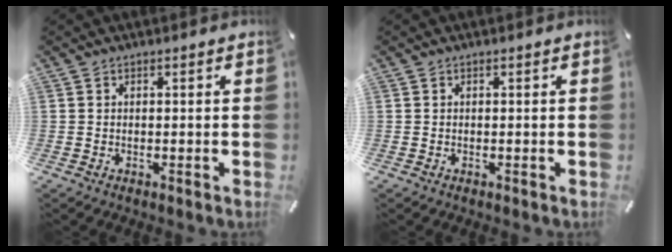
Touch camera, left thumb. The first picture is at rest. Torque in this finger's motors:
{"motor_torque": [-0.03, 0.02, -0.06, 0.00, 0.00]}